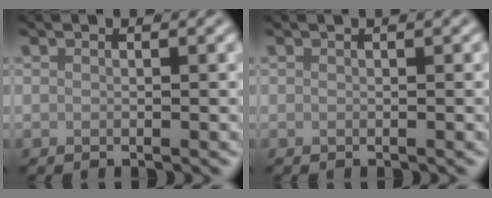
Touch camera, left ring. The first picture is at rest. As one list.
[{"total": 0.6, "force": [0.3, 0.1, 0.5], "torque": [-0.003, 0.007, 0.004]}]